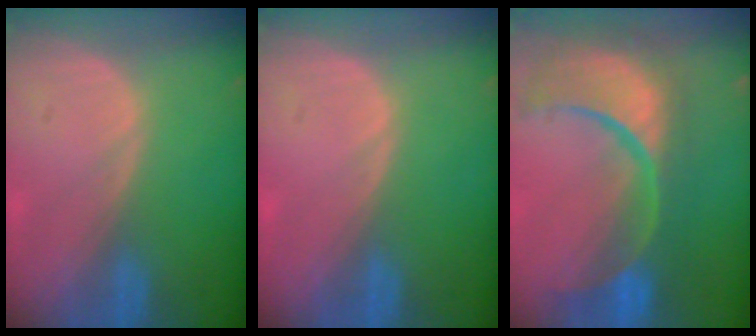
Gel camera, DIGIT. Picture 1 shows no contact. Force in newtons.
{"total": 0.0}
{"total": 14.0, "press": 11.2, "slide": 8.4}